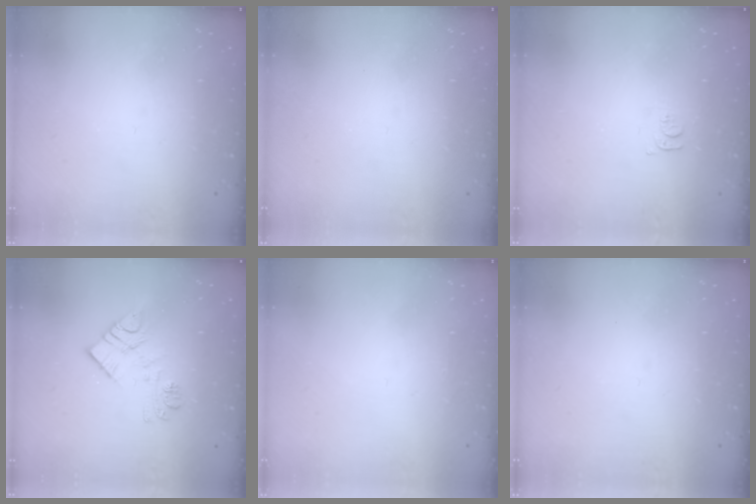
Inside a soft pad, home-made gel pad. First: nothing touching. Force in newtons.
{"total": 0.0}
{"total": 4.1, "press": 4.1, "slide": 0.6}
{"total": 10.8, "press": 10.8, "slide": 0.8}
{"total": 1.6, "press": 1.6, "slide": 0.1}
{"total": 0.0}